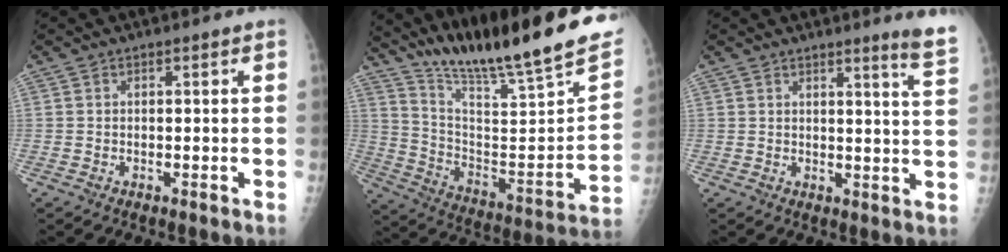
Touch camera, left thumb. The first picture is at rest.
{"total": 27.5, "force": [21.9, 2.1, 16.5], "torque": [-0.249, -0.122, 0.348]}
{"total": 6.3, "force": [5.2, -0.9, 3.6], "torque": [-0.044, -0.053, 0.051]}